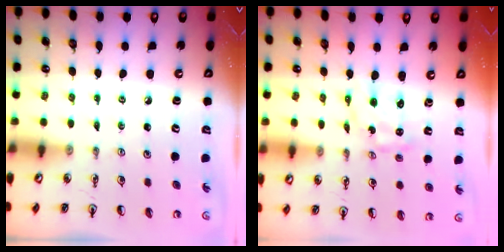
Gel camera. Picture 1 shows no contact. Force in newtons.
{"total": 2.7, "press": 2.7, "slide": 0.3}